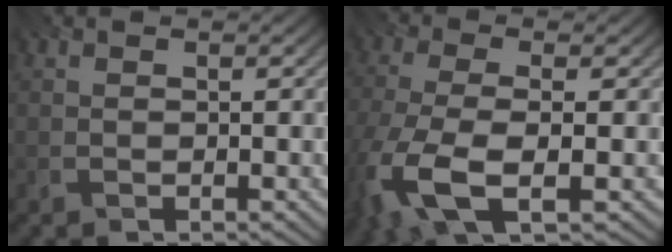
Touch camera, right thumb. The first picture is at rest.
{"total": 9.5, "force": [-4.4, 3.3, 7.7], "torque": [-0.192, -0.024, -0.092]}